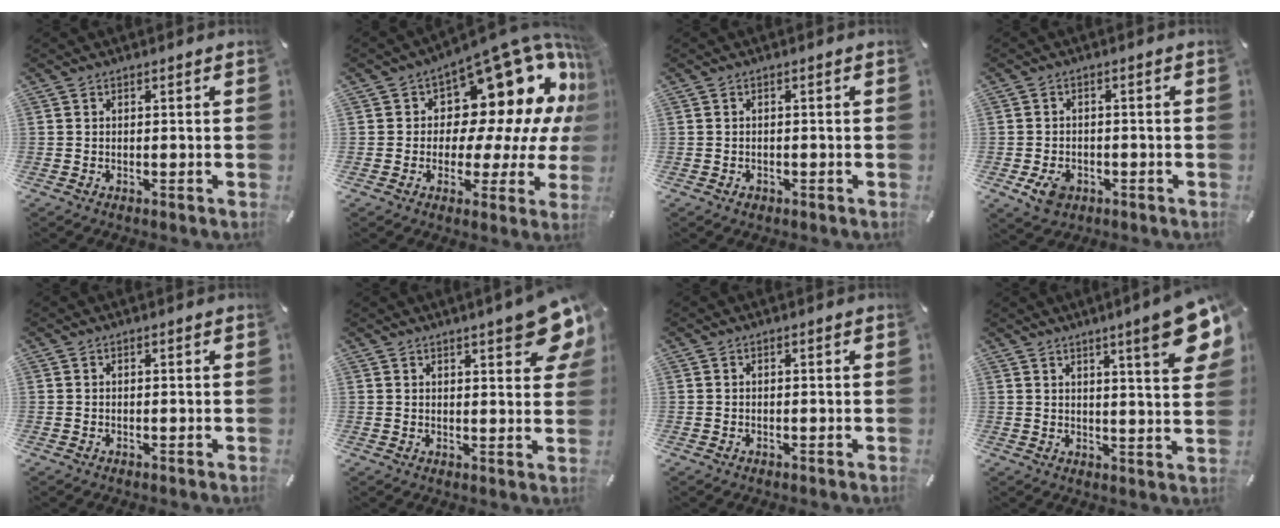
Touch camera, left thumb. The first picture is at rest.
{"total": 19.3, "force": [8.2, 11.3, 13.4], "torque": [-0.166, -0.082, 0.137]}
{"total": 1.0, "force": [-0.5, 0.7, 0.4], "torque": [-0.011, 0.002, -0.011]}
{"total": 4.7, "force": [-2.1, 3.5, 2.3], "torque": [-0.049, 0.002, -0.043]}
{"total": 0.0}
{"total": 9.3, "force": [5.6, 2.8, 6.9], "torque": [-0.092, -0.028, 0.093]}
{"total": 0.0}
{"total": 12.7, "force": [6.6, 2.2, 10.7], "torque": [-0.152, -0.034, 0.102]}